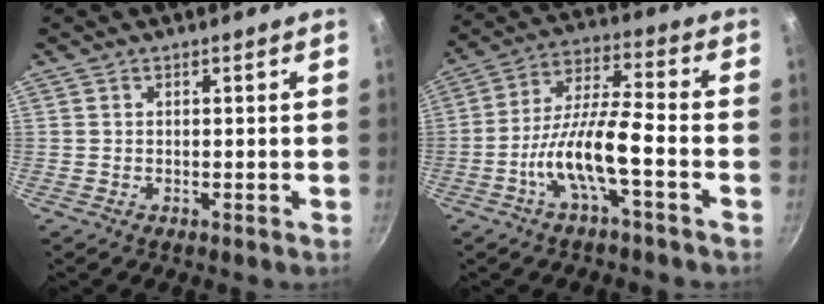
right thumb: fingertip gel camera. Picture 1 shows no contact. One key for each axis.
{"total": 11.6, "fx": -4.6, "fy": 2.7, "fz": 10.4, "tx": -0.197, "ty": 0.043, "tz": -0.092}